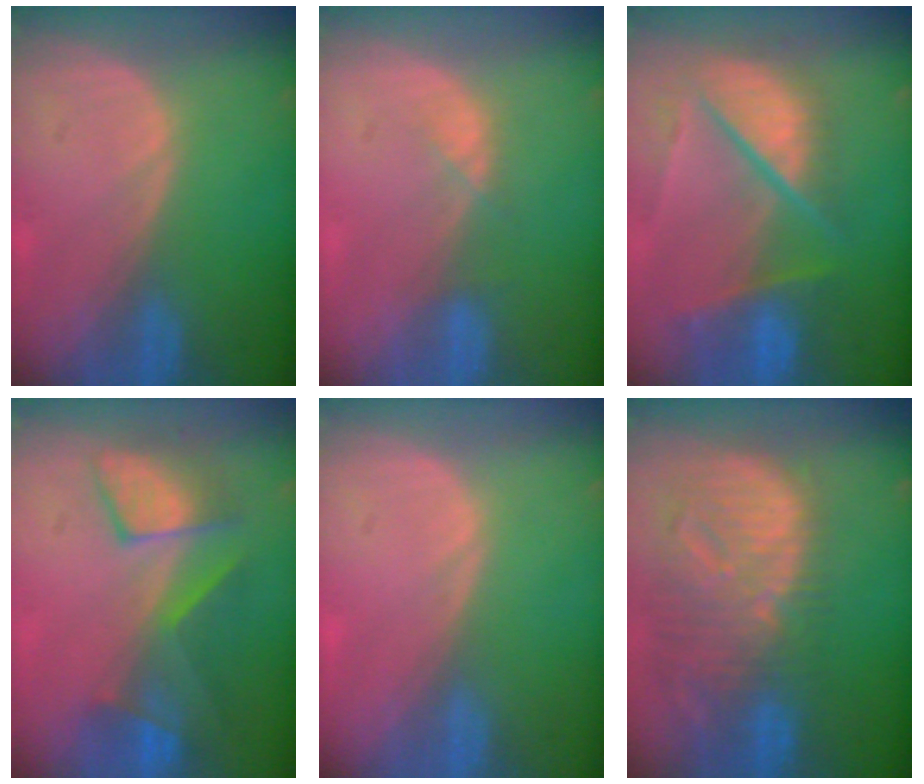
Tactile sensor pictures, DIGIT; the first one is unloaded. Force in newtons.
{"total": 1.9, "press": 1.7, "slide": 0.9}
{"total": 10.4, "press": 8.6, "slide": 5.7}
{"total": 8.0, "press": 7.8, "slide": 1.8}
{"total": 0.5, "press": 0.0, "slide": 0.5}
{"total": 12.8, "press": 11.2, "slide": 6.3}